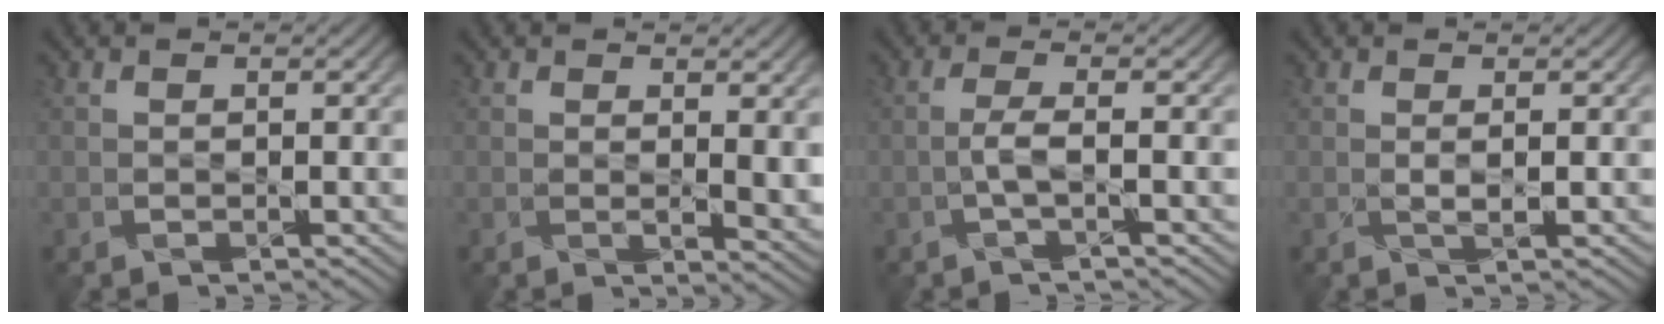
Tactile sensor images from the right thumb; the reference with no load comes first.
{"total": 5.2, "force": [0.8, 2.7, 4.4], "torque": [-0.081, -0.013, 0.019]}
{"total": 1.8, "force": [-0.8, -0.7, 1.4], "torque": [-0.037, 0.008, -0.018]}
{"total": 0.8, "force": [-0.1, 0.0, 0.8], "torque": [-0.022, 0.000, 0.002]}